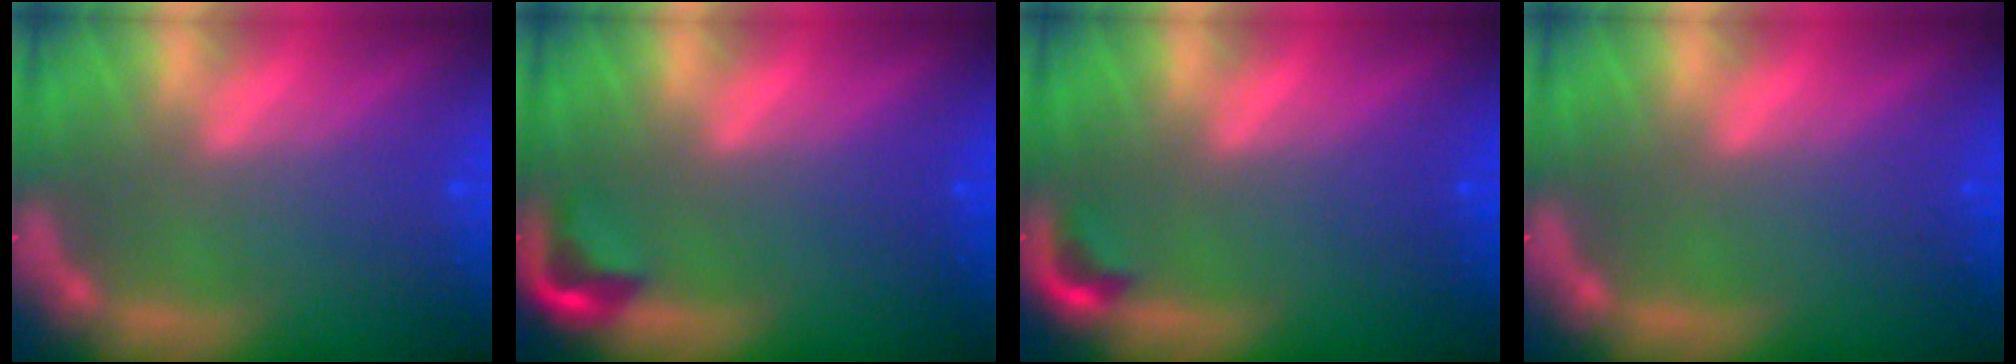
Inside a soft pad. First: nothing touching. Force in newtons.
{"total": 2.4}
{"total": 1.4}
{"total": 0.0}